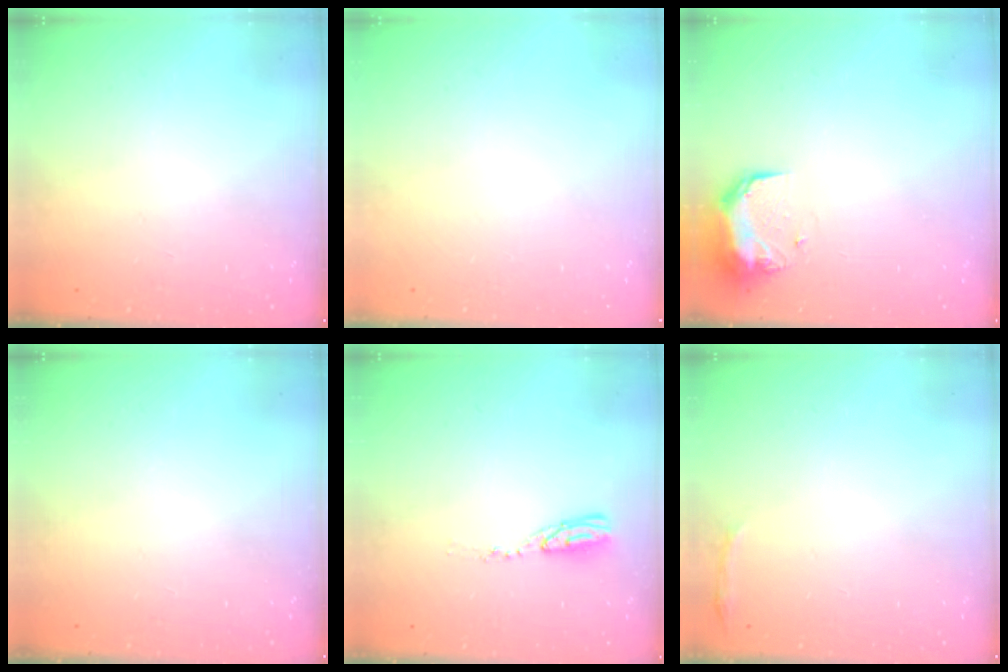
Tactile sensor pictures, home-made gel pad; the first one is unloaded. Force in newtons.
{"total": 0.0}
{"total": 9.3, "press": 9.3, "slide": 0.7}
{"total": 0.0}
{"total": 5.1, "press": 5.1, "slide": 0.3}
{"total": 3.0, "press": 1.9, "slide": 2.3}